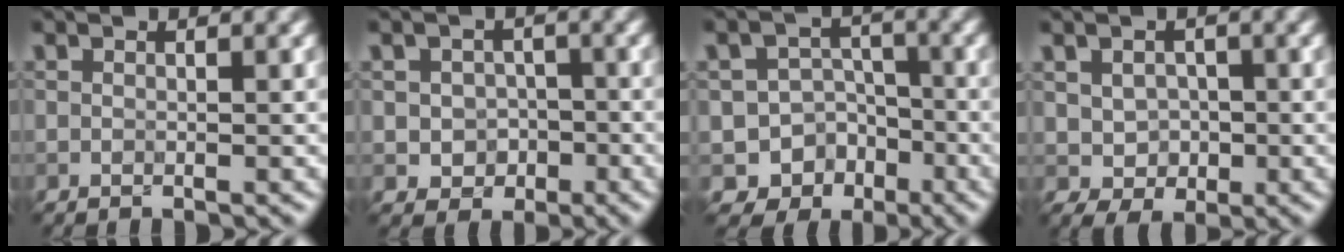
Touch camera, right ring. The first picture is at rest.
{"total": 2.8, "force": [-0.4, 2.6, 0.9], "torque": [0.005, 0.000, -0.017]}
{"total": 7.5, "force": [-4.0, 6.3, 0.9], "torque": [0.011, -0.010, -0.077]}
{"total": 2.7, "force": [0.0, 2.2, 1.6], "torque": [-0.029, -0.003, 0.001]}